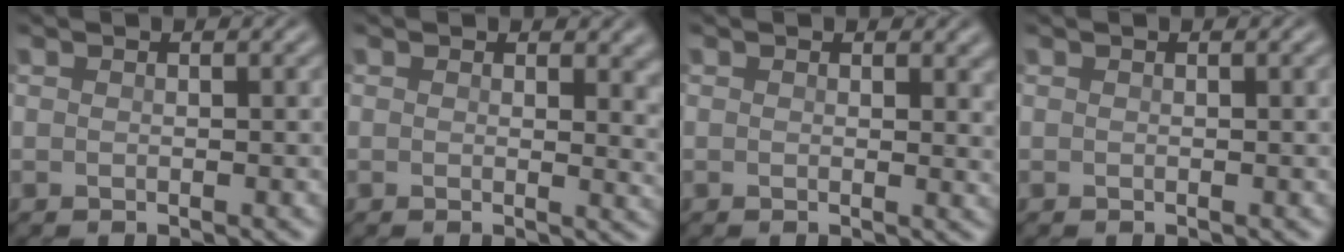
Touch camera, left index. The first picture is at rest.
{"total": 3.1, "force": [1.2, 1.4, 2.5], "torque": [-0.011, -0.003, 0.028]}
{"total": 1.3, "force": [0.7, 0.5, 1.0], "torque": [-0.003, 0.000, 0.017]}
{"total": 0.8, "force": [0.2, 0.3, 0.7], "torque": [-0.007, 0.000, 0.001]}